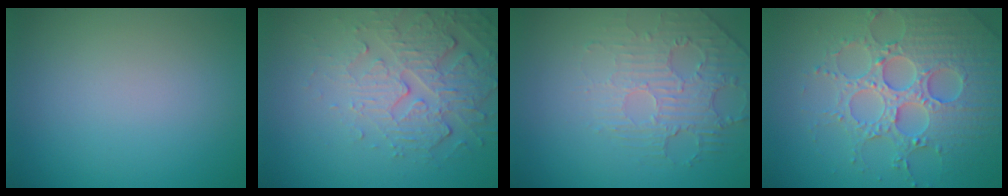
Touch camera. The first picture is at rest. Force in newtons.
{"total": 5.4, "press": 3.6, "slide": 4.0}
{"total": 2.5, "press": 1.9, "slide": 1.6}
{"total": 5.5, "press": 5.4, "slide": 1.3}